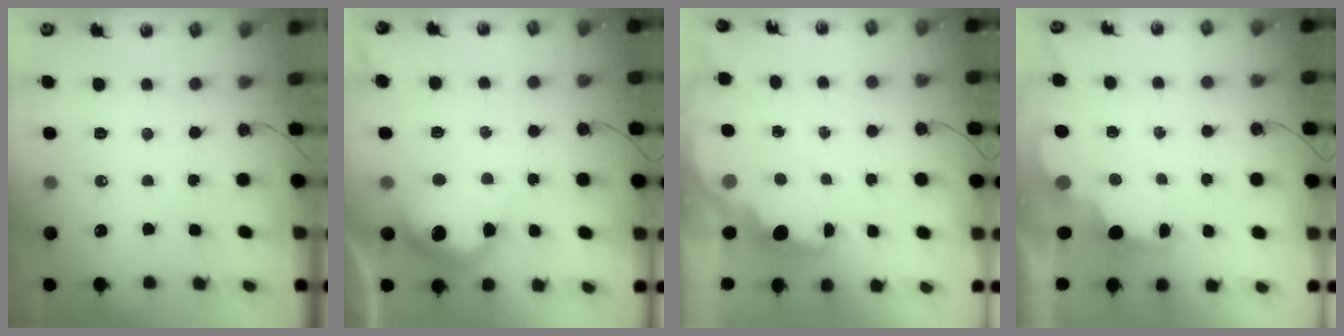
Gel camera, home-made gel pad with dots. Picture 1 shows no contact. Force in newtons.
{"total": 15.7, "press": 15.6, "slide": 1.3}
{"total": 2.4, "press": 2.3, "slide": 0.8}
{"total": 2.4, "press": 2.3, "slide": 0.7}